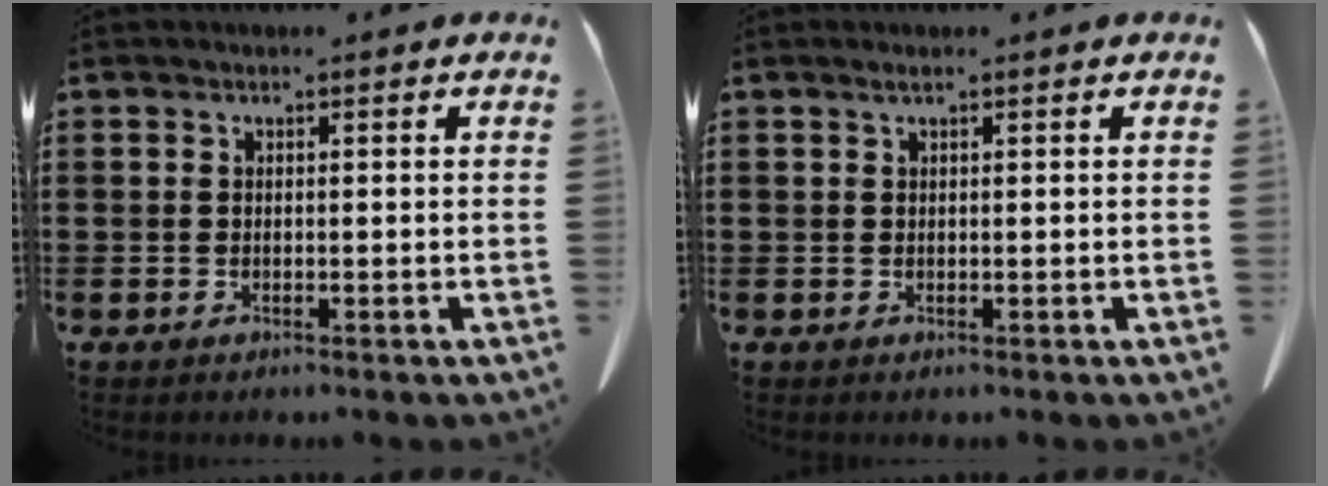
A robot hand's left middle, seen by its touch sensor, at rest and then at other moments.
{"total": 0.7, "force": [0.4, 0.0, 0.6], "torque": [-0.011, 0.000, 0.007]}